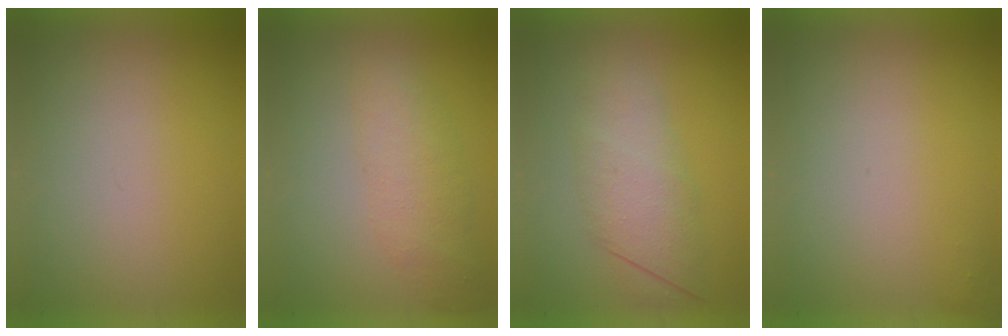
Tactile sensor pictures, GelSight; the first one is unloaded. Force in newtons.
{"total": 2.1}
{"total": 3.0}
{"total": 1.1}